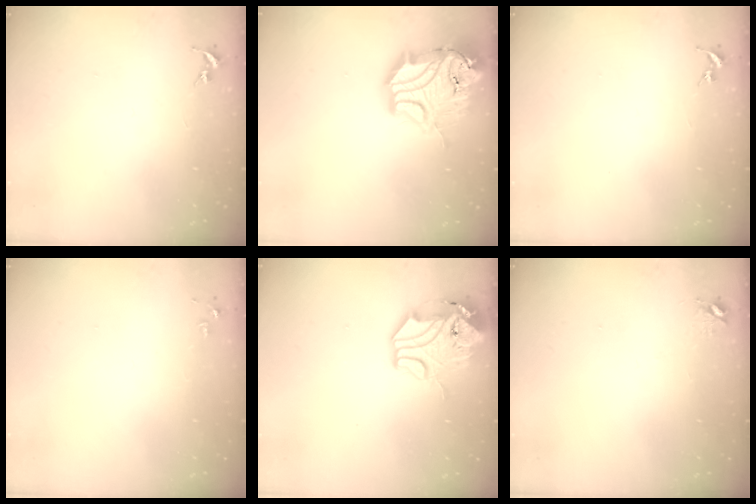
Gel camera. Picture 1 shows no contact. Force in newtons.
{"total": 21.9, "press": 21.7, "slide": 2.9}
{"total": 0.0}
{"total": 2.8, "press": 2.8, "slide": 0.4}
{"total": 13.7, "press": 13.5, "slide": 1.8}
{"total": 4.7, "press": 4.7, "slide": 0.6}